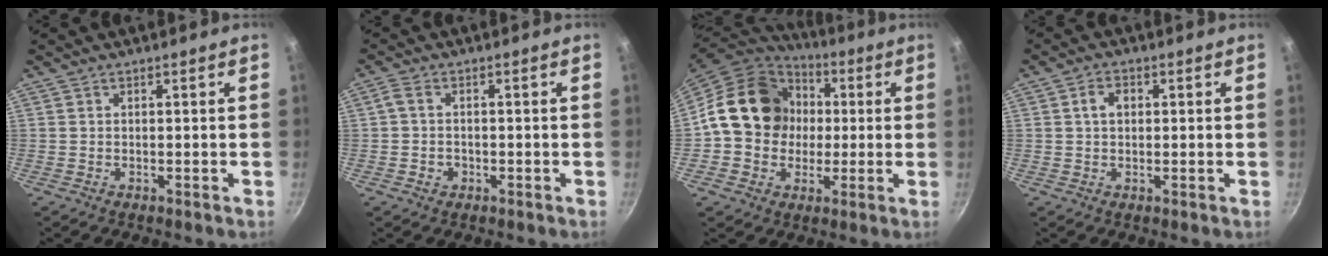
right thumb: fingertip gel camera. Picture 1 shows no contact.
{"total": 3.3, "force": [-0.9, 2.6, 1.9], "torque": [-0.038, 0.009, -0.021]}
{"total": 18.2, "force": [1.5, 15.3, 9.7], "torque": [-0.132, 0.033, 0.018]}
{"total": 3.2, "force": [0.6, 2.4, 2.1], "torque": [-0.023, 0.006, 0.008]}